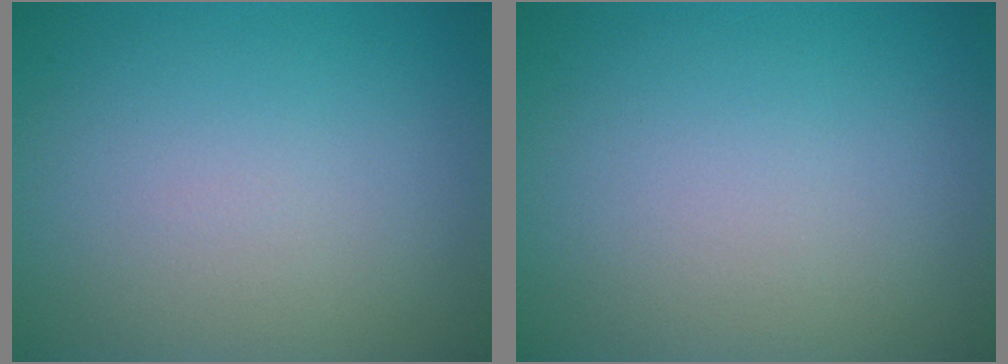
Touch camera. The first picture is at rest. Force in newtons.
{"total": 0.0}